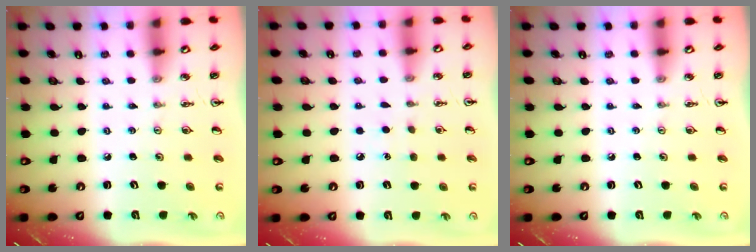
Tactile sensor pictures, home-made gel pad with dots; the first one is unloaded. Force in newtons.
{"total": 3.4, "press": 3.4, "slide": 0.3}
{"total": 0.0}